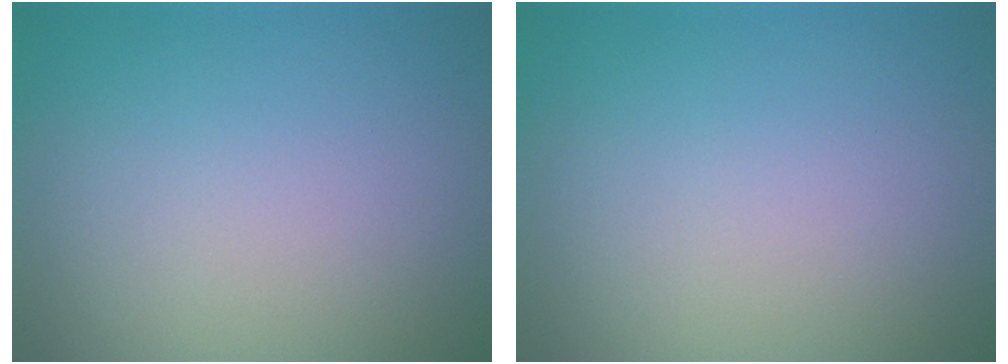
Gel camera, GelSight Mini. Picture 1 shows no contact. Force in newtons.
{"total": 0.0}